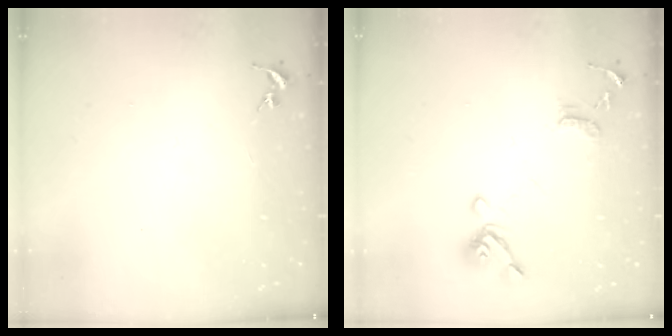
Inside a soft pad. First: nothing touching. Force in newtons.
{"total": 13.1, "press": 13.0, "slide": 1.4}